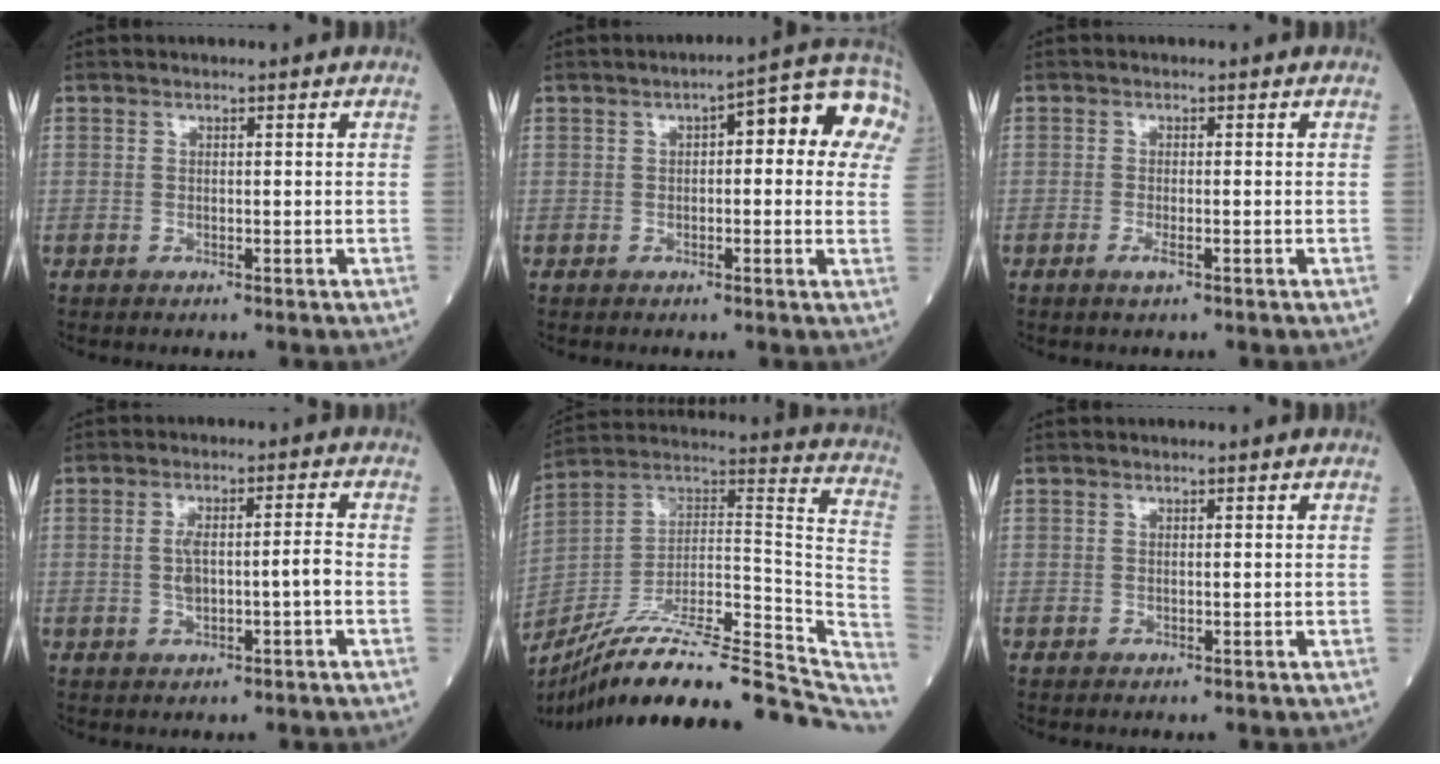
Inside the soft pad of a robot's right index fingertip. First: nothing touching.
{"total": 11.9, "force": [3.3, 3.4, 10.9], "torque": [-0.124, 0.045, 0.030]}
{"total": 1.5, "force": [-0.8, 0.2, 1.2], "torque": [-0.025, -0.002, -0.015]}
{"total": 5.3, "force": [-0.8, 1.0, 5.1], "torque": [-0.104, 0.010, -0.012]}
{"total": 30.1, "force": [-24.8, 5.6, 16.1], "torque": [-0.196, 0.011, -0.369]}
{"total": 0.0}